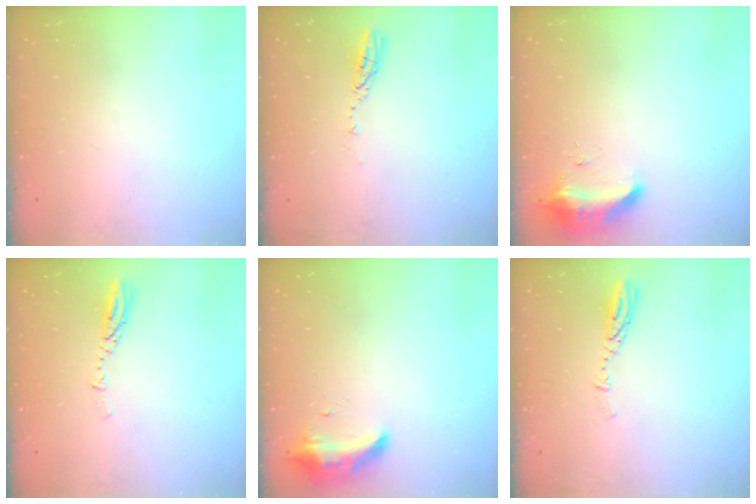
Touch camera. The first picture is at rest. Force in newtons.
{"total": 3.3, "press": 3.3, "slide": 0.2}
{"total": 8.9, "press": 8.8, "slide": 1.6}
{"total": 3.6, "press": 3.5, "slide": 0.4}
{"total": 8.3, "press": 8.3, "slide": 0.1}
{"total": 4.0, "press": 3.9, "slide": 0.2}